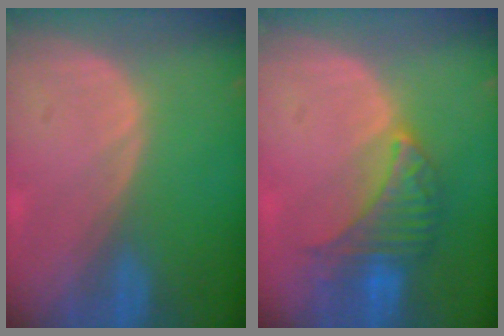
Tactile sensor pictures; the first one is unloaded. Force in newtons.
{"total": 6.5, "press": 6.4, "slide": 0.6}